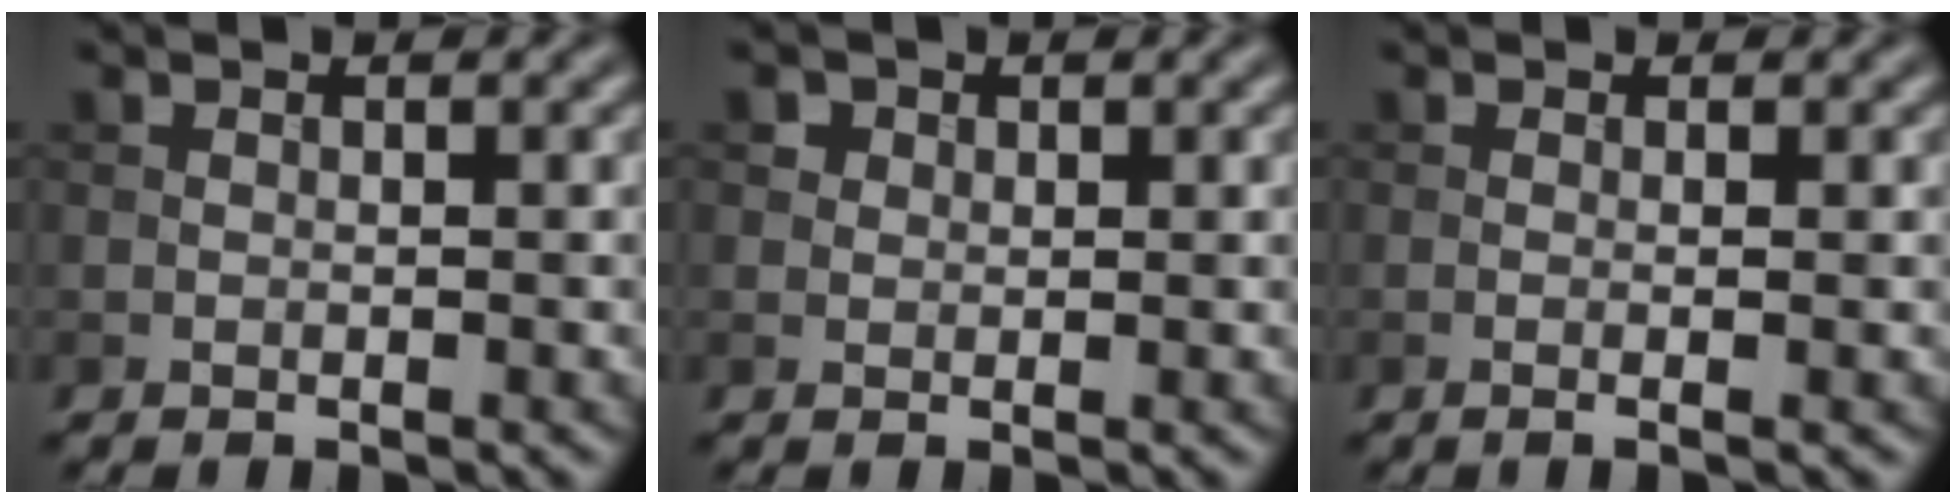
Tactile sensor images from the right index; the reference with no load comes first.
{"total": 1.8, "force": [1.0, 1.4, 0.7], "torque": [-0.014, -0.002, 0.012]}
{"total": 1.6, "force": [-0.1, 0.4, 1.5], "torque": [-0.021, -0.003, -0.008]}